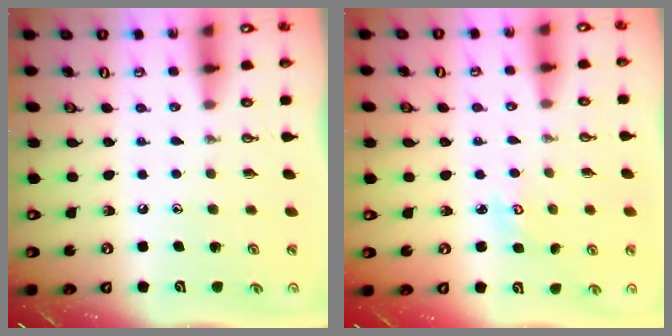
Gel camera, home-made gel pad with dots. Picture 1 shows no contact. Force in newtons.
{"total": 2.8, "press": 2.8, "slide": 0.3}